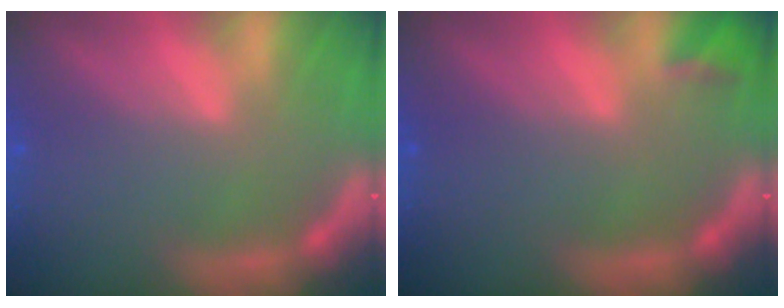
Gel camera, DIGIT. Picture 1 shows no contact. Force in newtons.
{"total": 1.4}